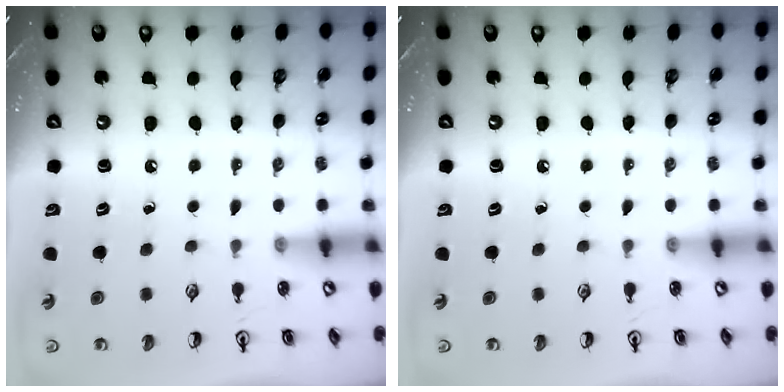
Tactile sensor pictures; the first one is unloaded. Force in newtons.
{"total": 0.0}